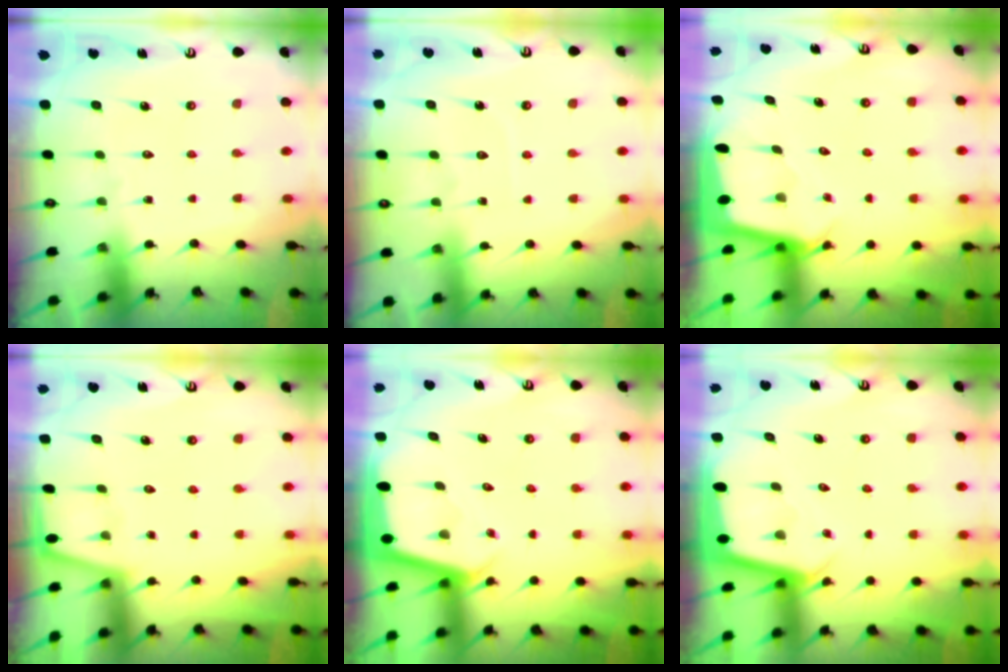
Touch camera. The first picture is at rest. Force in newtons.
{"total": 3.0, "press": 3.0, "slide": 0.4}
{"total": 2.4, "press": 2.4, "slide": 0.1}
{"total": 1.1, "press": 1.1, "slide": 0.1}
{"total": 1.9, "press": 1.9, "slide": 0.1}
{"total": 2.5, "press": 2.5, "slide": 0.1}